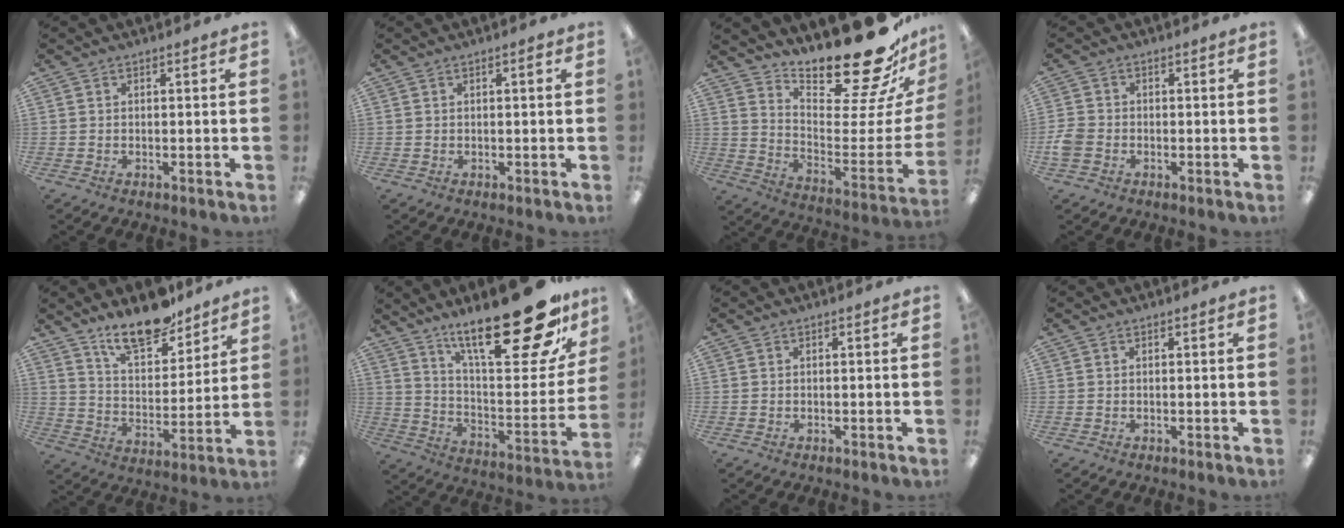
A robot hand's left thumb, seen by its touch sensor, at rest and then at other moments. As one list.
[{"total": 1.2, "force": [0.6, 0.2, 1.1], "torque": [-0.014, 0.000, 0.007]}, {"total": 22.7, "force": [19.6, 4.6, 10.6], "torque": [-0.129, -0.167, 0.312]}, {"total": 3.8, "force": [-1.2, 3.0, 2.0], "torque": [-0.037, 0.009, -0.022]}, {"total": 15.1, "force": [12.5, 5.4, 6.6], "torque": [-0.103, -0.079, 0.223]}, {"total": 28.8, "force": [19.3, 8.1, 19.9], "torque": [-0.286, -0.128, 0.310]}, {"total": 0.0}, {"total": 0.0}]